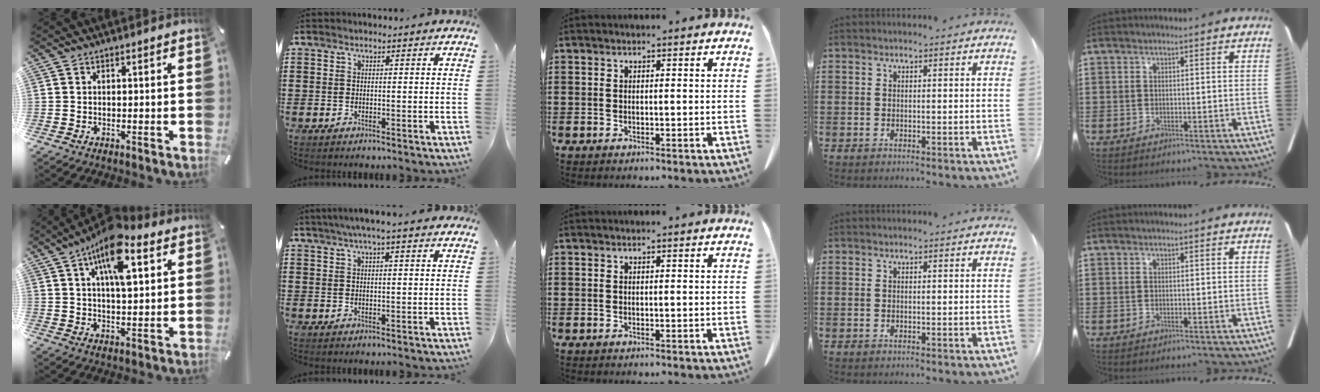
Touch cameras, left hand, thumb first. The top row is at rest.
{"thumb": {"total": 14.1, "force": [7.3, 5.9, 10.6], "torque": [-0.175, -0.019, 0.123]}, "index": {"total": 3.6, "force": [2.7, 0.0, 2.4], "torque": [-0.052, 0.002, 0.048]}}